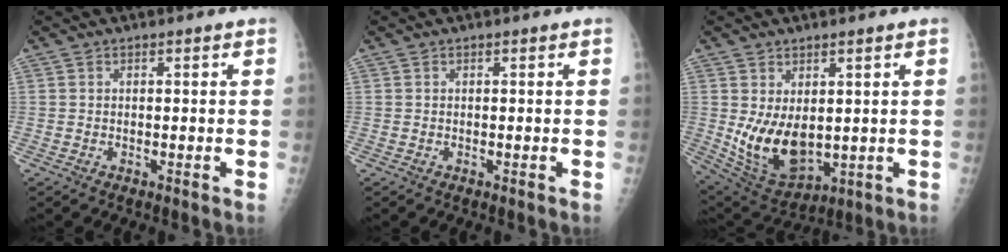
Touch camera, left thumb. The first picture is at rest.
{"total": 0.0}
{"total": 11.3, "force": [0.7, 6.5, 9.3], "torque": [-0.143, -0.025, 0.039]}